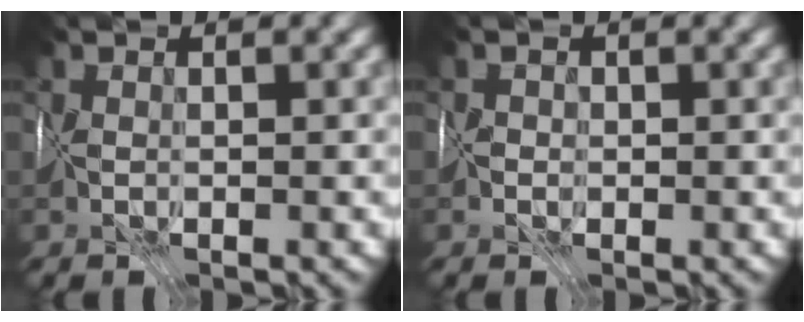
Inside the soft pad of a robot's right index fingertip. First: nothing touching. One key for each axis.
{"total": 0.7, "fx": -0.3, "fy": 0.3, "fz": -0.6, "tx": 0.026, "ty": 0.009, "tz": -0.013}